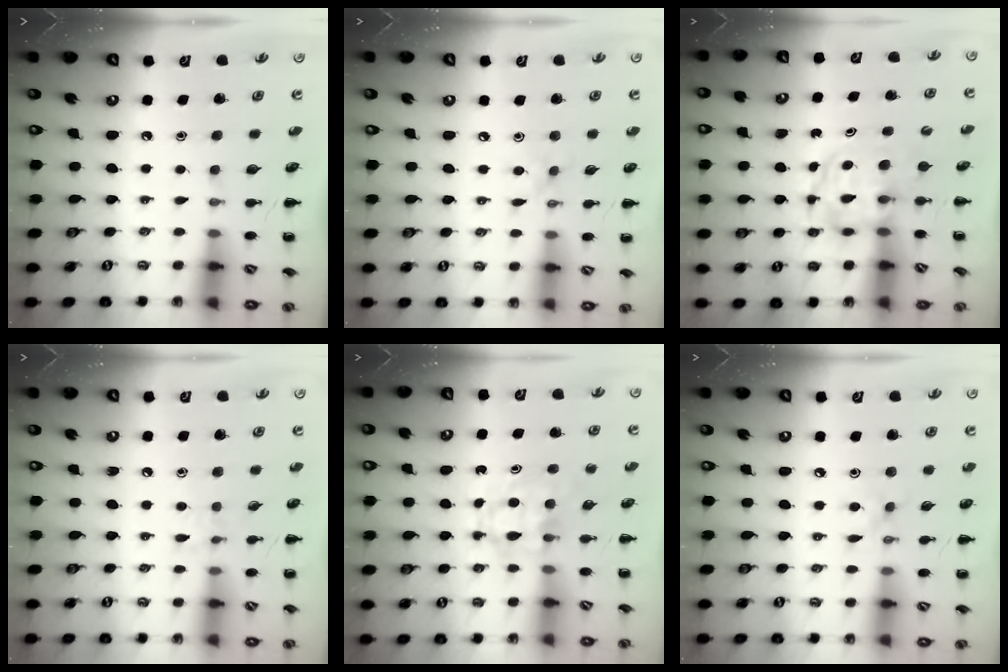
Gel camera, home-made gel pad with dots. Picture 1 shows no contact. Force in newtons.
{"total": 3.8, "press": 3.6, "slide": 1.2}
{"total": 3.9, "press": 3.9, "slide": 0.3}
{"total": 6.0, "press": 5.7, "slide": 2.1}
{"total": 4.9, "press": 4.8, "slide": 0.9}
{"total": 4.3, "press": 4.1, "slide": 1.2}